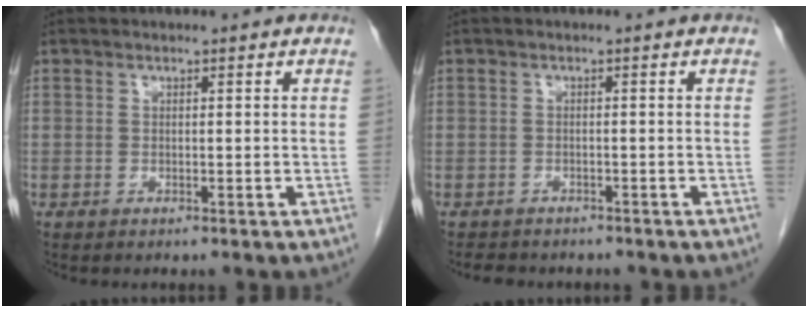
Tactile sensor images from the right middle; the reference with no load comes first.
{"total": 4.9, "force": [-4.2, 2.1, 1.5], "torque": [-0.026, -0.003, -0.051]}